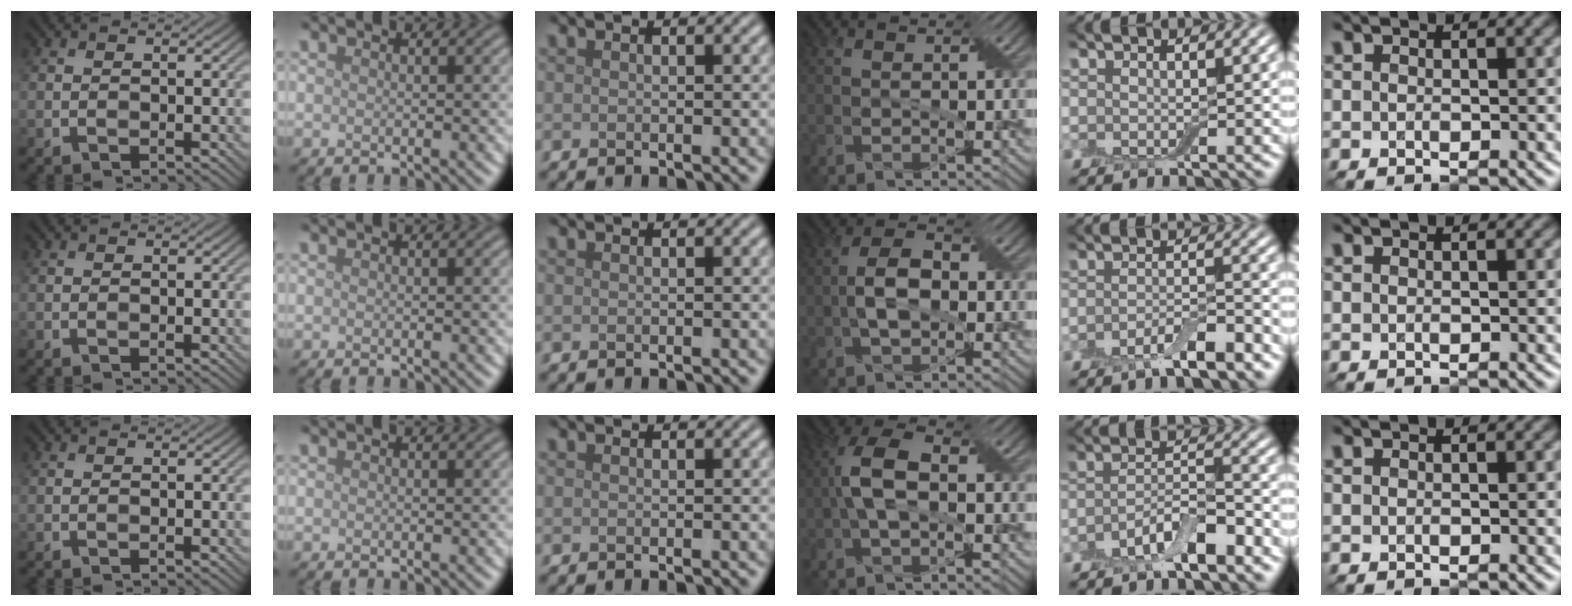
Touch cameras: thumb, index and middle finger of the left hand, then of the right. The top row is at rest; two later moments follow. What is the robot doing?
{"motion": "fold", "object": "bandage"}